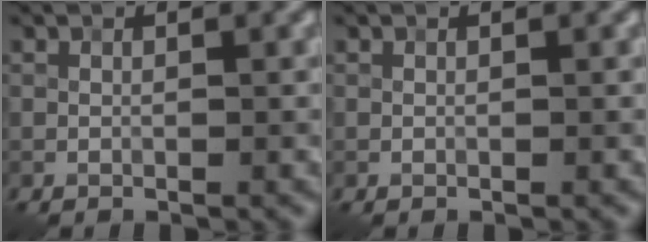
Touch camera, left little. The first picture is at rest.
{"total": 0.0}